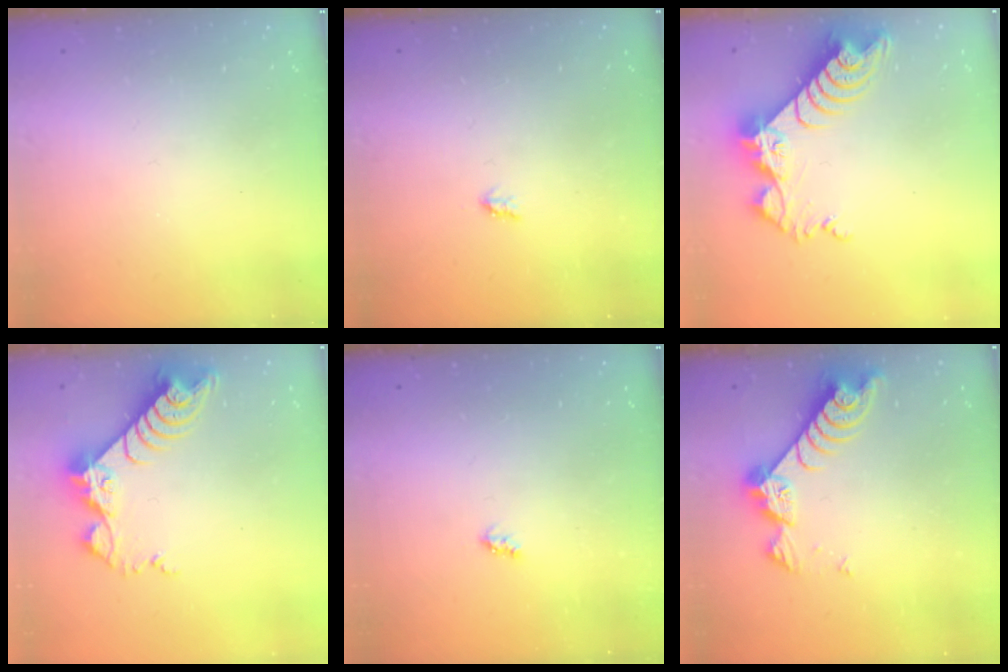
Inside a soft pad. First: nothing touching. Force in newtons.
{"total": 1.9, "press": 1.9, "slide": 0.3}
{"total": 11.3, "press": 11.2, "slide": 0.8}
{"total": 9.3, "press": 9.3, "slide": 0.7}
{"total": 2.6, "press": 2.6, "slide": 0.4}
{"total": 7.4, "press": 7.3, "slide": 0.9}